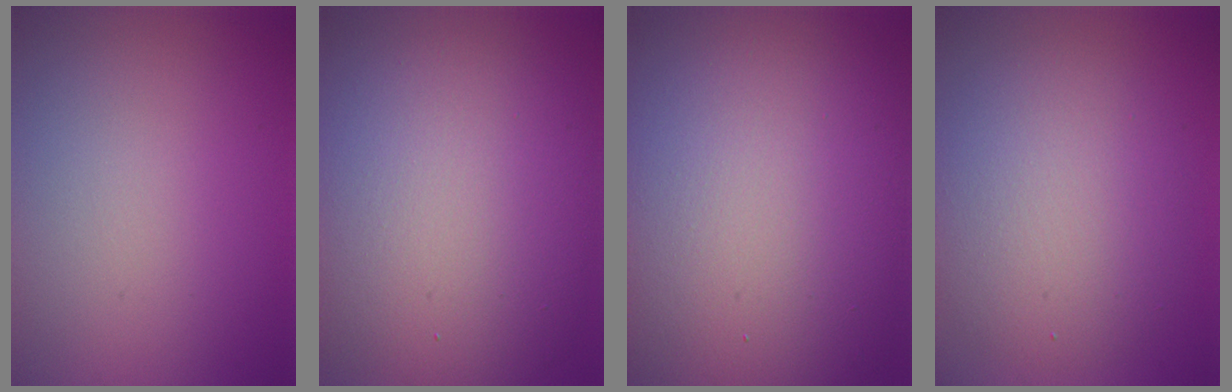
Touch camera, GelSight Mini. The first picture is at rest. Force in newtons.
{"total": 13.6, "press": 13.6, "slide": 0.6}
{"total": 18.0, "press": 18.0, "slide": 0.8}
{"total": 5.8, "press": 5.8, "slide": 0.4}